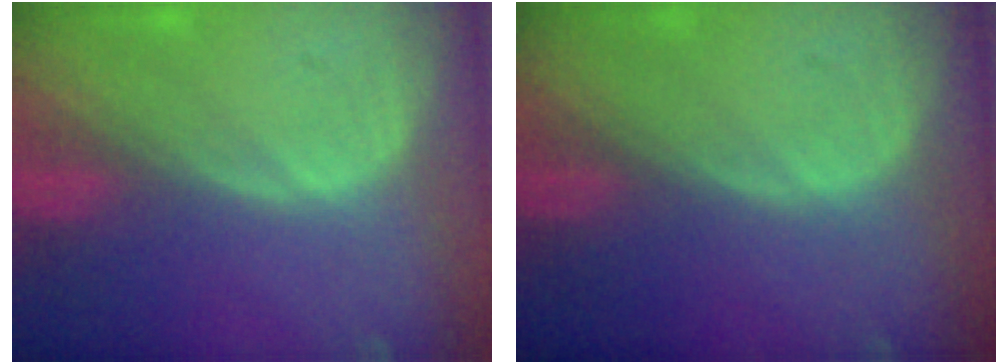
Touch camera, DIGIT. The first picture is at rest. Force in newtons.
{"total": 0.0}